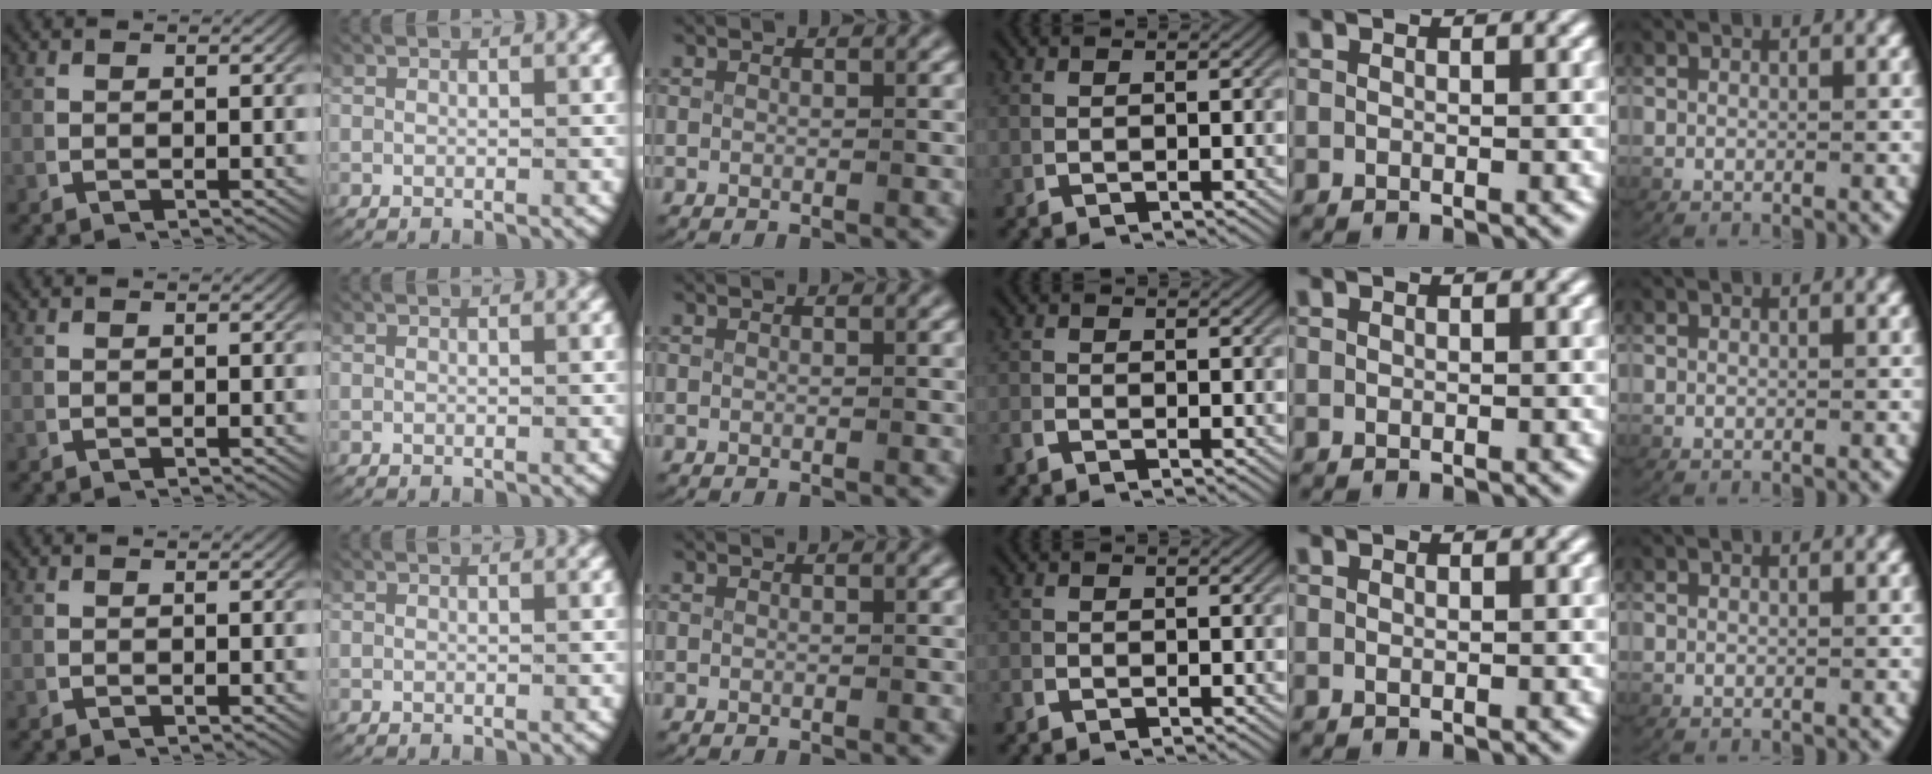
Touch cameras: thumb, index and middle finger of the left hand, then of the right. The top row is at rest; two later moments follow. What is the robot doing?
{"motion": "lift_and_place", "object": "paper"}